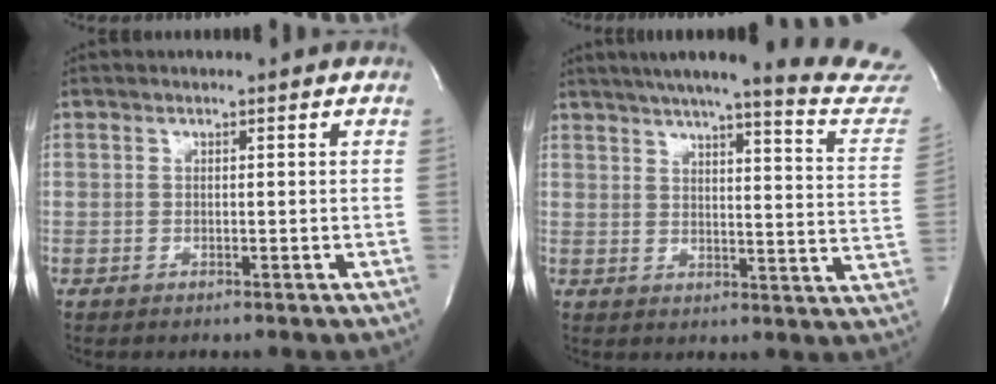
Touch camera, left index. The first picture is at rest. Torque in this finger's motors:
{"motor_torque": [0.54, -0.65, 0.53, 0.11]}